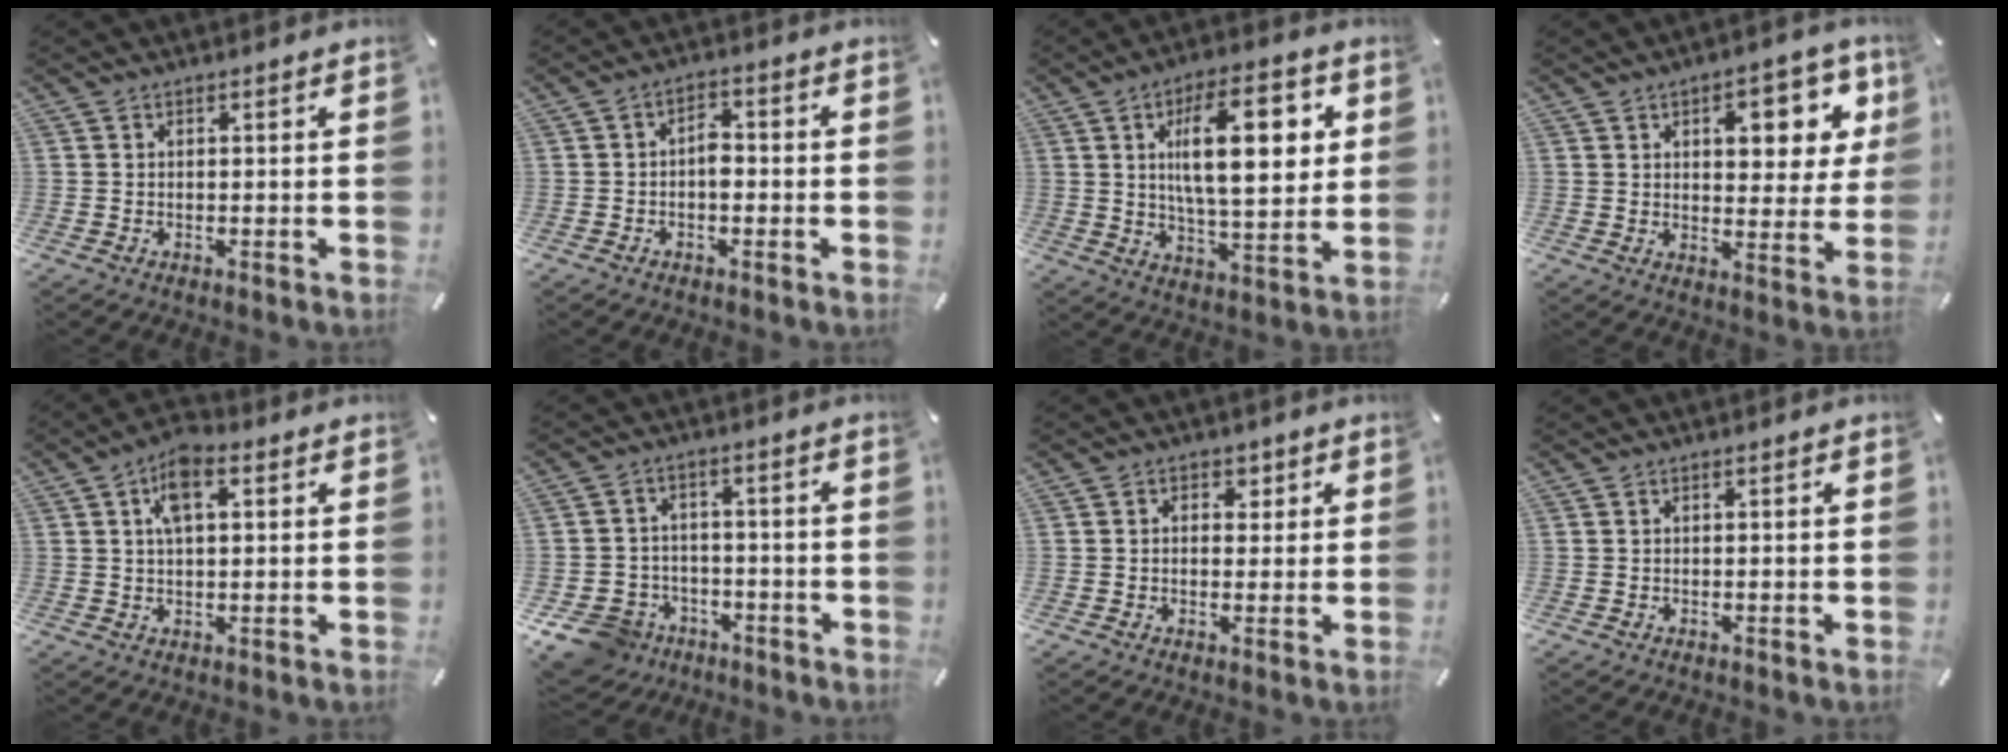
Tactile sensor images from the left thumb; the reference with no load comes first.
{"total": 3.7, "force": [-1.0, 2.3, 2.7], "torque": [-0.051, 0.011, -0.018]}
{"total": 18.9, "force": [5.4, 8.0, 16.3], "torque": [-0.266, 0.001, 0.078]}
{"total": 11.7, "force": [5.2, 6.3, 8.4], "torque": [-0.087, -0.025, 0.079]}
{"total": 6.8, "force": [2.4, 3.5, 5.3], "torque": [-0.088, 0.003, 0.037]}
{"total": 9.1, "force": [-5.2, 7.0, 2.3], "torque": [-0.061, 0.037, -0.094]}
{"total": 3.0, "force": [0.5, 2.5, 1.5], "torque": [-0.008, -0.001, 0.000]}
{"total": 0.0}